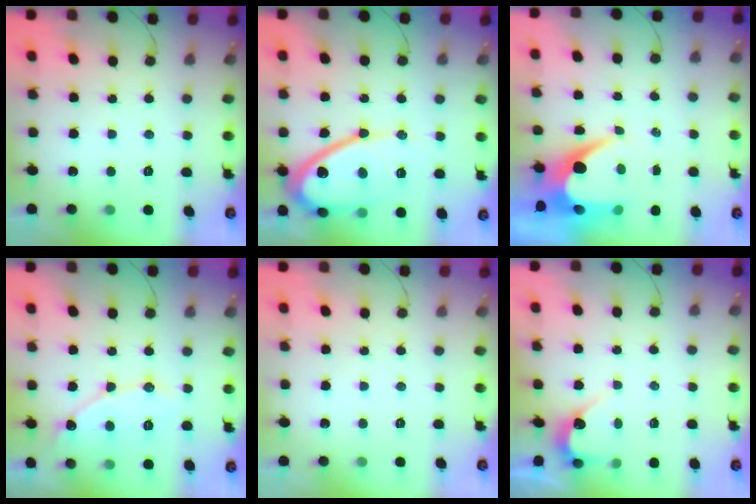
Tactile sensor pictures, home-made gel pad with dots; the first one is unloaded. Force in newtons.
{"total": 14.6, "press": 14.6, "slide": 1.1}
{"total": 8.7, "press": 8.7, "slide": 0.8}
{"total": 9.9, "press": 9.9, "slide": 0.8}
{"total": 0.0}
{"total": 3.7, "press": 3.7, "slide": 0.2}